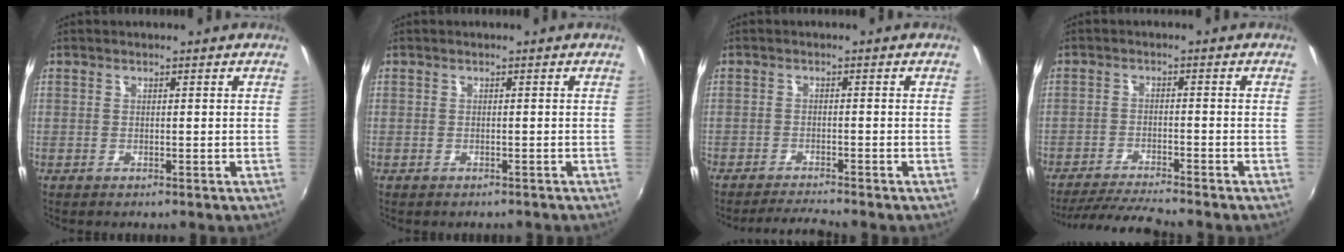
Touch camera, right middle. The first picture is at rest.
{"total": 1.0, "force": [-0.7, 0.7, 0.1], "torque": [-0.004, -0.001, -0.007]}
{"total": 4.1, "force": [-3.8, -0.7, 1.1], "torque": [-0.039, -0.006, -0.070]}
{"total": 8.6, "force": [-7.9, -0.2, 3.3], "torque": [-0.085, -0.009, -0.139]}